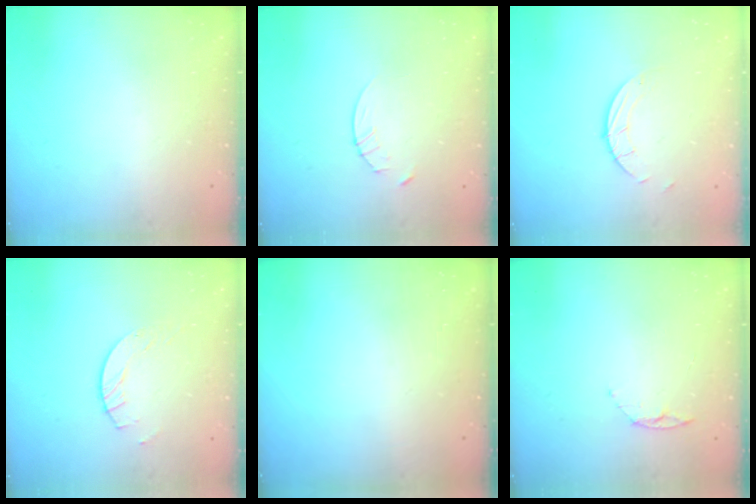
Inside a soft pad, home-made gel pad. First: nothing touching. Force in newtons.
{"total": 2.9, "press": 2.9, "slide": 0.4}
{"total": 1.5, "press": 1.5, "slide": 0.1}
{"total": 4.1, "press": 4.1, "slide": 0.2}
{"total": 0.0}
{"total": 4.5, "press": 4.4, "slide": 0.5}